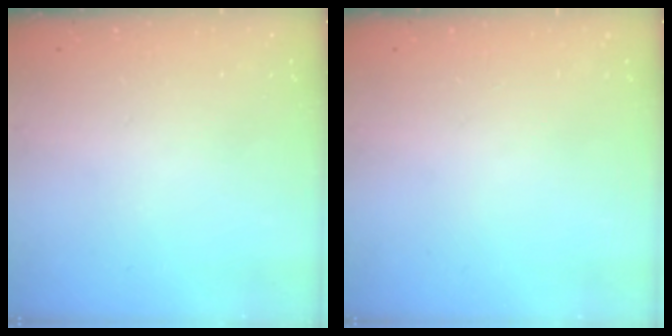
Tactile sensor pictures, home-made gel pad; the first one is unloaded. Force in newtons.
{"total": 0.0}